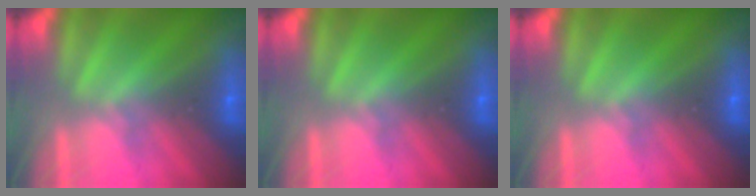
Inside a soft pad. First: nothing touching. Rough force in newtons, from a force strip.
{"total": 0.0}
{"total": 0.0}